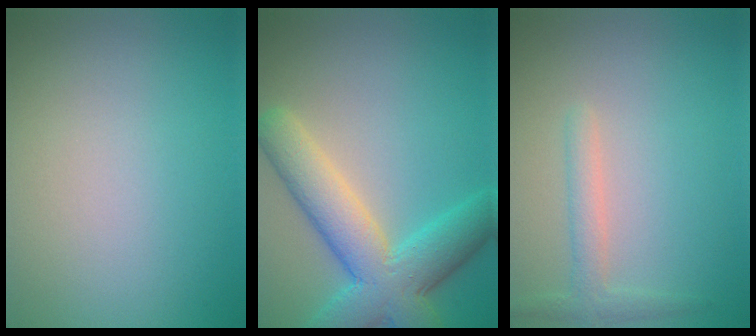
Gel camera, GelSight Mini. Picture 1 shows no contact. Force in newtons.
{"total": 7.8, "press": 7.8, "slide": 0.5}
{"total": 1.9, "press": 1.9, "slide": 0.1}